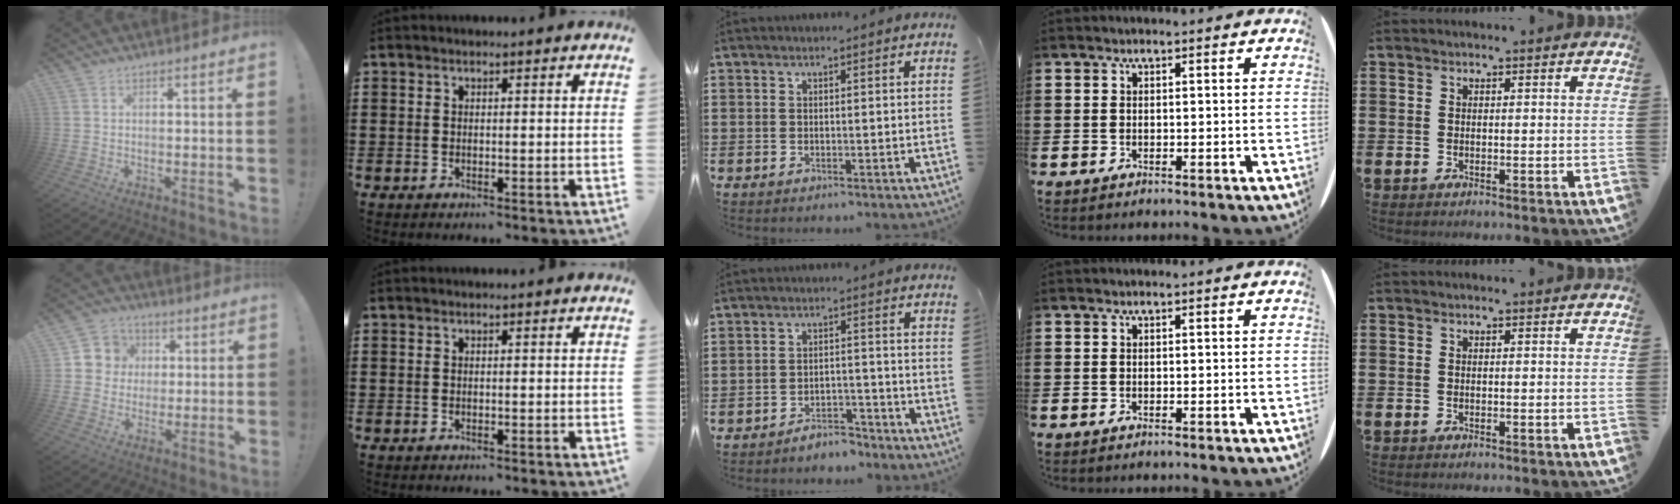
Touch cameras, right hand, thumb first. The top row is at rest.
{"thumb": {"total": 8.3, "force": [0.5, 8.1, 1.7], "torque": [-0.016, 0.005, 0.015]}, "middle": {"total": 3.6, "force": [-3.6, 0.4, 0.1], "torque": [-0.009, 0.003, -0.074]}}